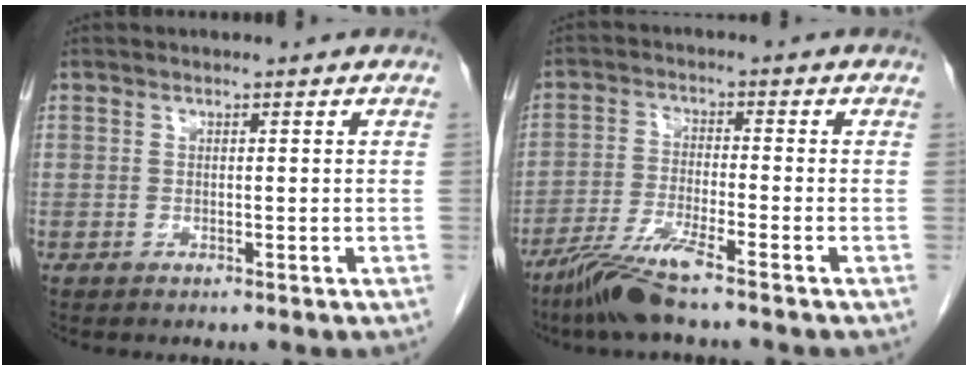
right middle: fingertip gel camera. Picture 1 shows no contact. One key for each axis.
{"total": 7.2, "fx": -5.4, "fy": -0.3, "fz": 4.7, "tx": -0.100, "ty": -0.026, "tz": -0.109}